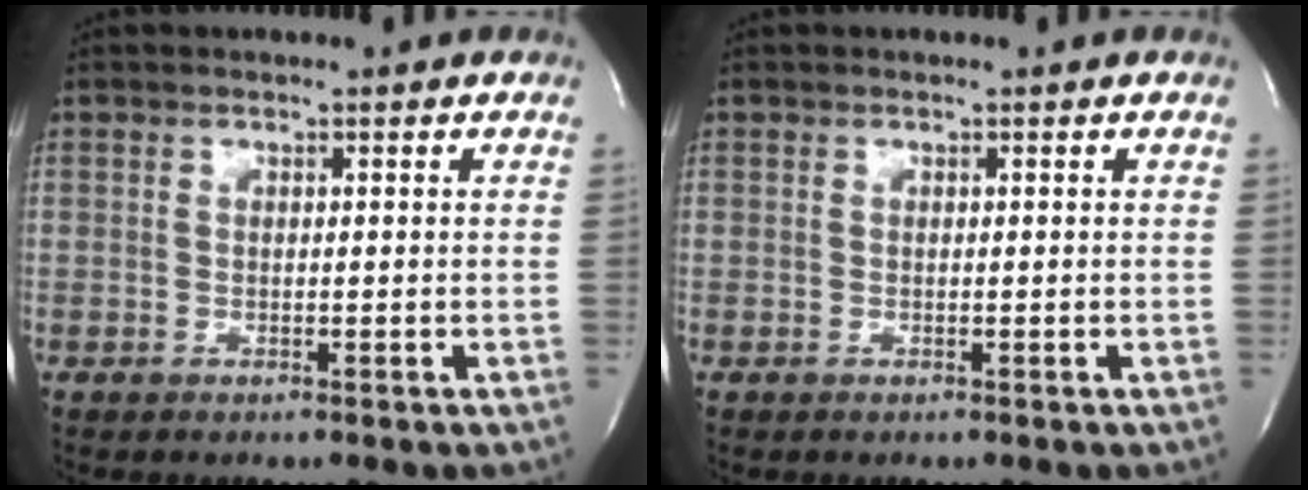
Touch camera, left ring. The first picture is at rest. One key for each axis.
{"total": 0.0}